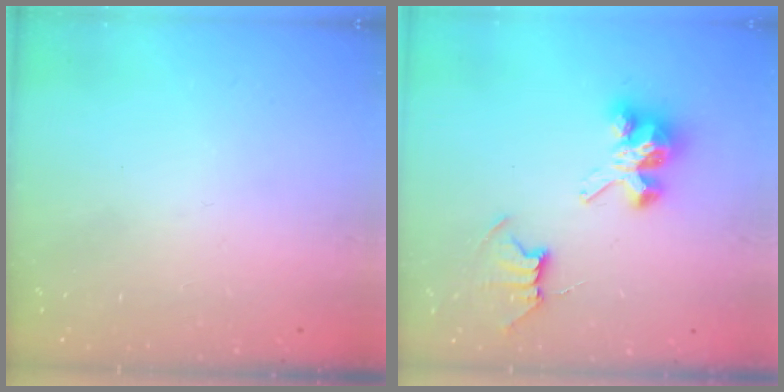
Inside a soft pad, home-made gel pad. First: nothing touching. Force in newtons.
{"total": 8.0, "press": 8.0, "slide": 0.5}